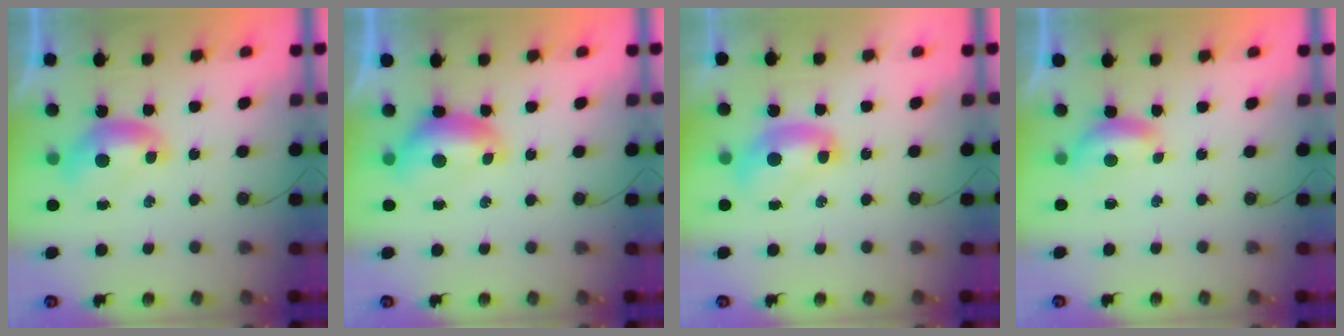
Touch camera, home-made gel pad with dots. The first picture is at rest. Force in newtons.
{"total": 0.0}
{"total": 2.0, "press": 2.0, "slide": 0.2}
{"total": 1.2, "press": 1.1, "slide": 0.5}